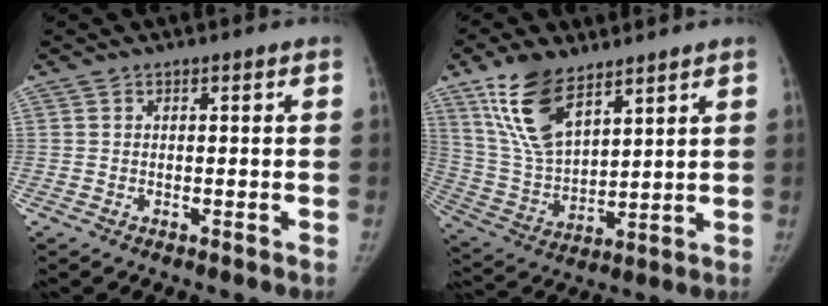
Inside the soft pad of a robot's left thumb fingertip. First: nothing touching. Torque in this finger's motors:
{"motor_torque": [0.94, -0.36, 1.45, -1.06, 0.50]}